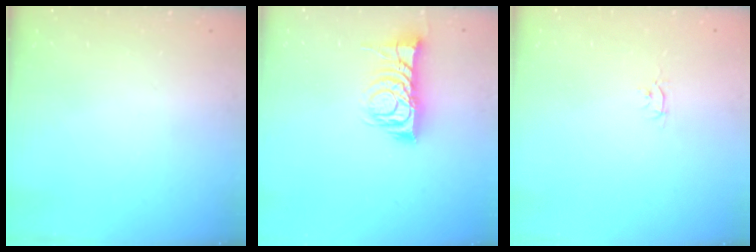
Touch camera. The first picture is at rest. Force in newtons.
{"total": 10.8, "press": 10.8, "slide": 0.8}
{"total": 2.6, "press": 2.6, "slide": 0.3}